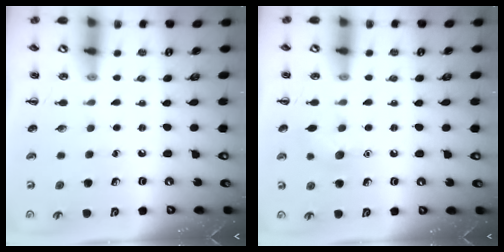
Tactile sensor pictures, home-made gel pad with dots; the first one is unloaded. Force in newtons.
{"total": 7.8, "press": 7.7, "slide": 1.6}